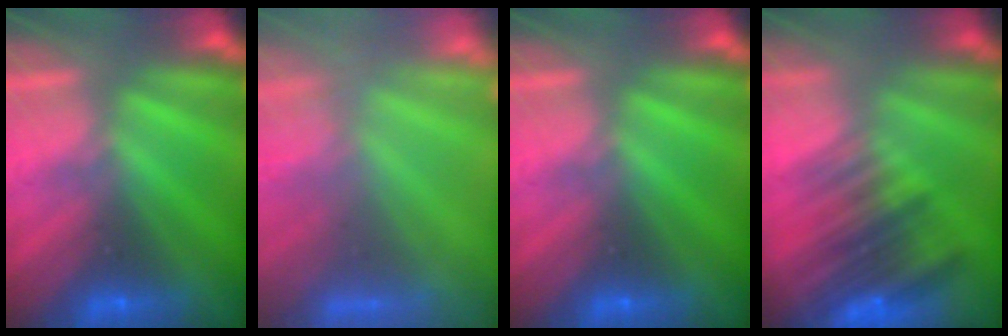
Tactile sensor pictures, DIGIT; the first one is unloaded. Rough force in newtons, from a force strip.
{"total": 7.0}
{"total": 0.0}
{"total": 6.9}